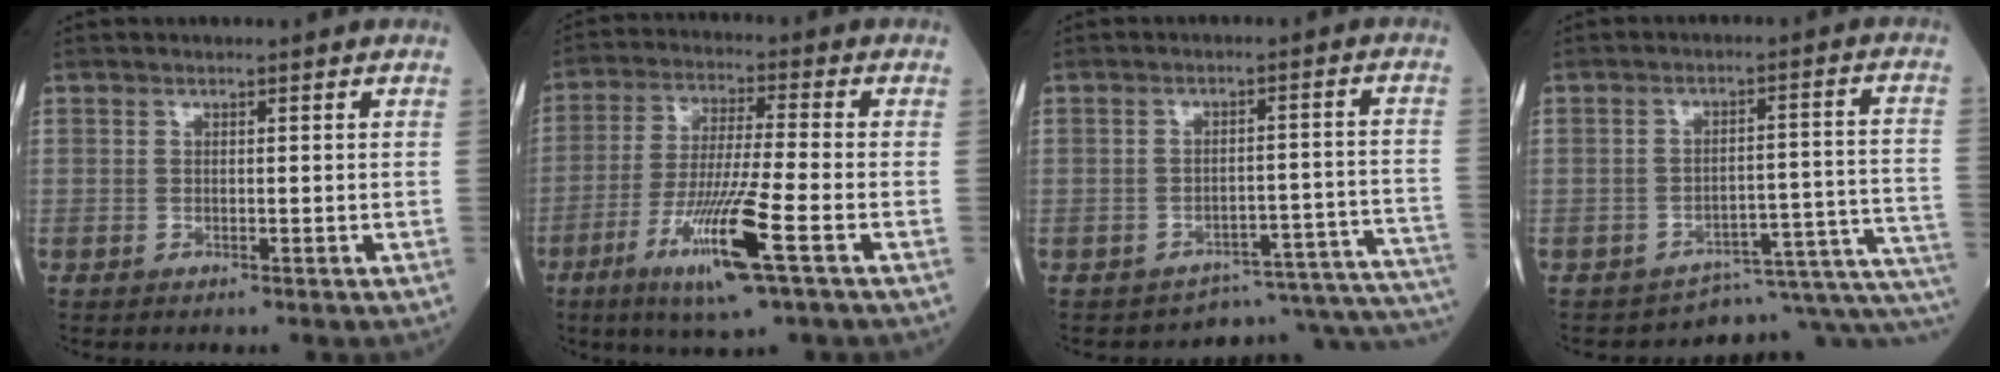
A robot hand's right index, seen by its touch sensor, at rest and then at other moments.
{"total": 12.8, "force": [-5.6, -0.2, 11.5], "torque": [-0.230, -0.026, -0.099]}
{"total": 14.3, "force": [-14.3, 0.8, 0.9], "torque": [0.019, 0.048, -0.170]}
{"total": 12.5, "force": [-12.2, 0.8, 2.7], "torque": [-0.008, 0.059, -0.153]}